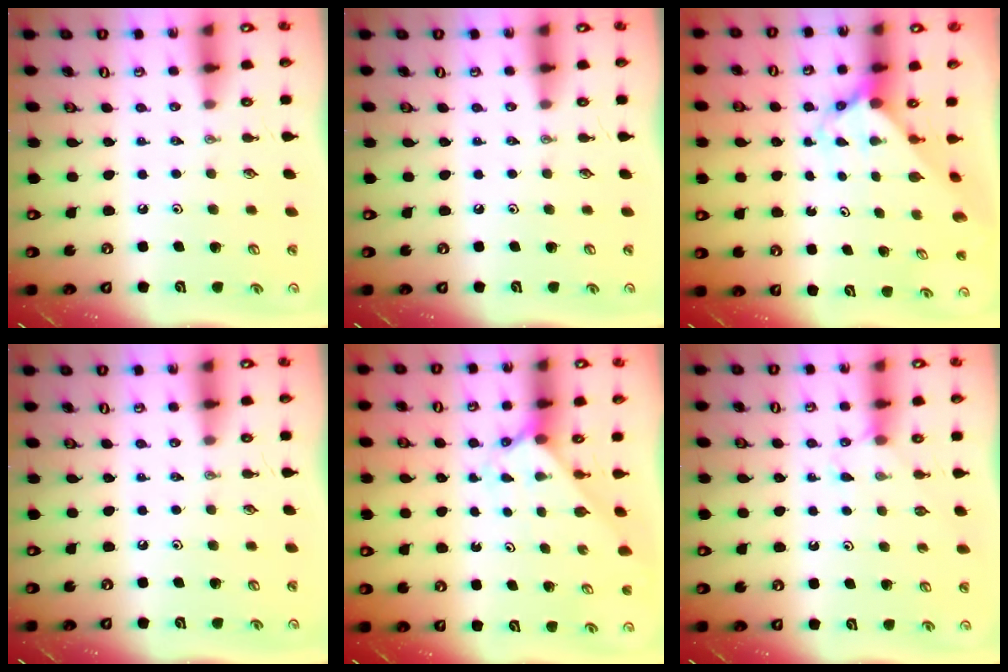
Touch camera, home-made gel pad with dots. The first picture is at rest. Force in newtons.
{"total": 0.0}
{"total": 3.4, "press": 3.4, "slide": 0.3}
{"total": 0.0}
{"total": 2.2, "press": 2.2, "slide": 0.2}
{"total": 3.9, "press": 3.9, "slide": 0.5}